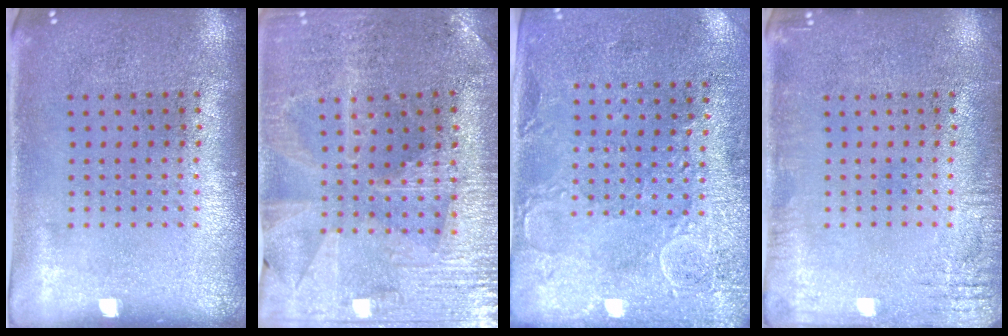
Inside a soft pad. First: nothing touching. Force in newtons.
{"total": 2.0, "press": 2.0, "slide": 0.3}
{"total": 2.7, "press": 2.4, "slide": 1.2}
{"total": 2.3, "press": 2.3, "slide": 0.3}